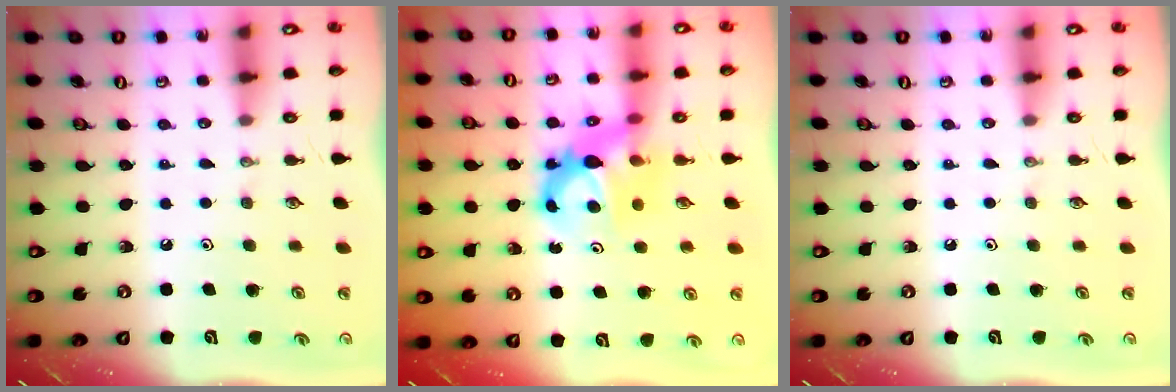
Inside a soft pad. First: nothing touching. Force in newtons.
{"total": 7.3, "press": 7.3, "slide": 0.5}
{"total": 0.0}